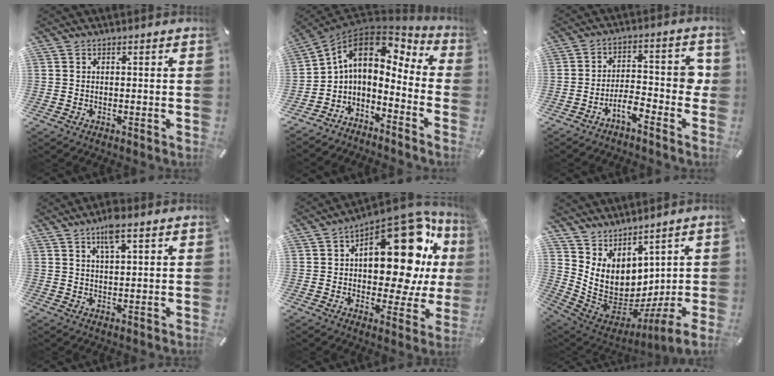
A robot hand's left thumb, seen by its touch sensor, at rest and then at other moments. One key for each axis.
{"total": 9.4, "fx": 1.9, "fy": 6.6, "fz": 6.5, "tx": -0.121, "ty": -0.009, "tz": 0.028}
{"total": 6.6, "fx": -3.7, "fy": 2.4, "fz": 4.8, "tx": -0.077, "ty": 0.021, "tz": -0.066}
{"total": 5.8, "fx": 3.6, "fy": 1.4, "fz": 4.3, "tx": -0.086, "ty": -0.002, "tz": 0.062}
{"total": 24.7, "fx": 7.0, "fy": 12.7, "fz": 20.0, "tx": -0.249, "ty": -0.055, "tz": 0.116}
{"total": 8.6, "fx": 3.3, "fy": 5.8, "fz": 5.4, "tx": -0.135, "ty": -0.053, "tz": 0.072}